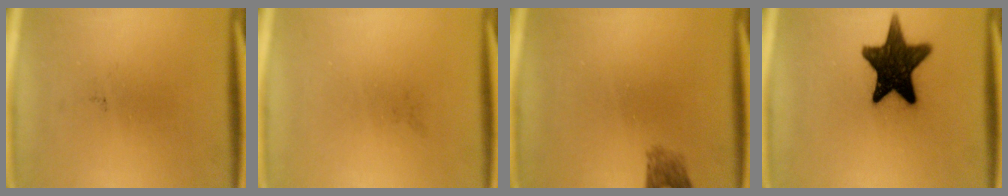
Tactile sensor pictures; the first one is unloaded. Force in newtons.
{"total": 0.0}
{"total": 2.2}
{"total": 15.9}